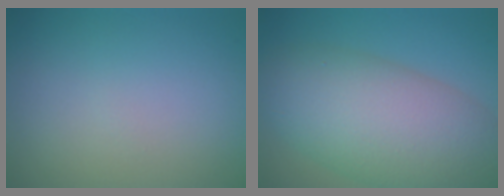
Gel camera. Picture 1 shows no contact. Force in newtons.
{"total": 10.7, "press": 10.7, "slide": 0.3}